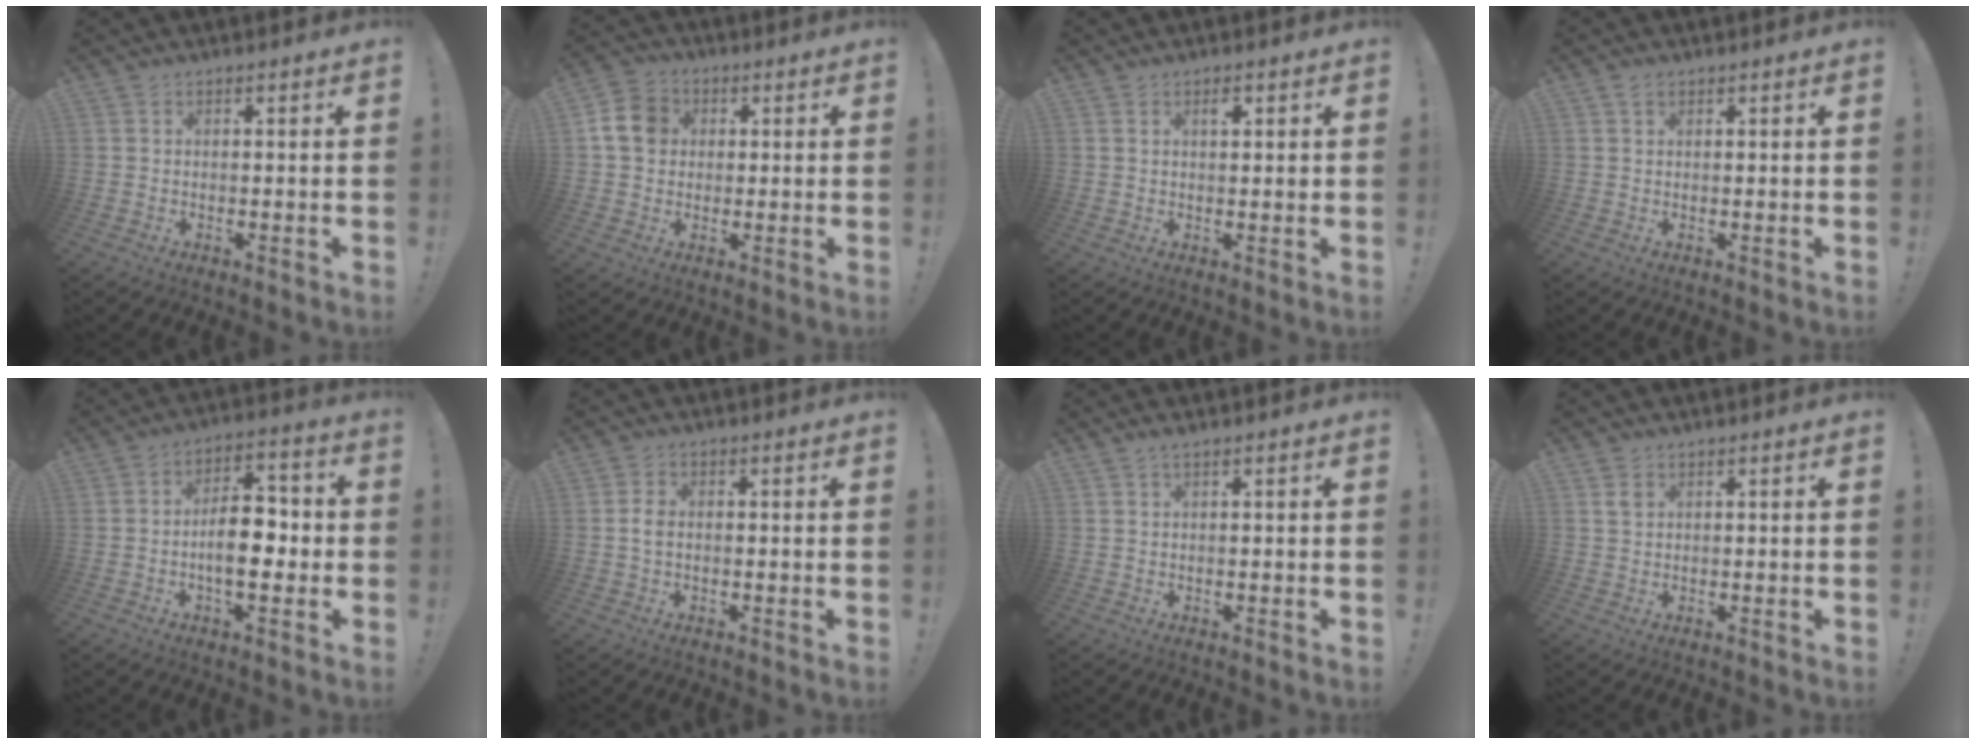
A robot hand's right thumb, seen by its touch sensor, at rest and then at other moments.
{"total": 9.6, "force": [1.8, 8.1, 4.7], "torque": [-0.074, 0.006, 0.039]}
{"total": 2.2, "force": [1.1, 1.0, 1.6], "torque": [-0.016, -0.006, 0.015]}
{"total": 1.3, "force": [0.9, 0.8, 0.6], "torque": [-0.004, -0.001, 0.015]}
{"total": 12.1, "force": [-2.1, 6.2, 10.1], "torque": [-0.155, 0.017, -0.039]}
{"total": 2.6, "force": [-0.4, 1.6, 2.0], "torque": [-0.046, 0.008, -0.008]}
{"total": 1.3, "force": [0.8, 0.1, 0.9], "torque": [-0.025, 0.003, 0.016]}
{"total": 1.8, "force": [1.0, 1.2, 0.9], "torque": [-0.010, -0.002, 0.016]}